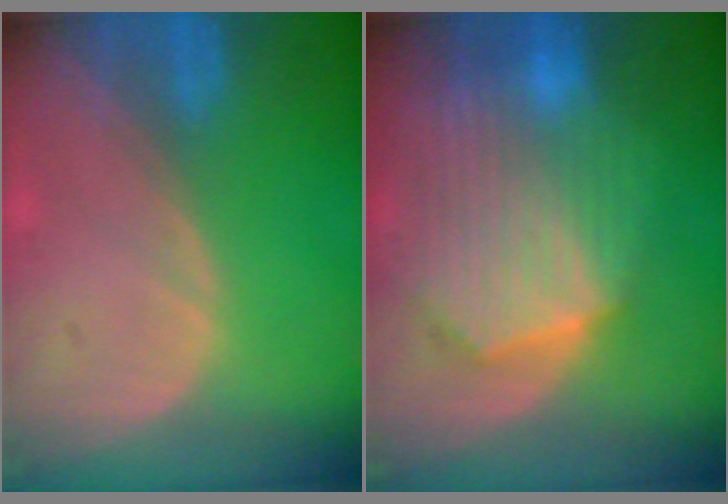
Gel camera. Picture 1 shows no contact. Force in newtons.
{"total": 10.4, "press": 9.1, "slide": 5.1}